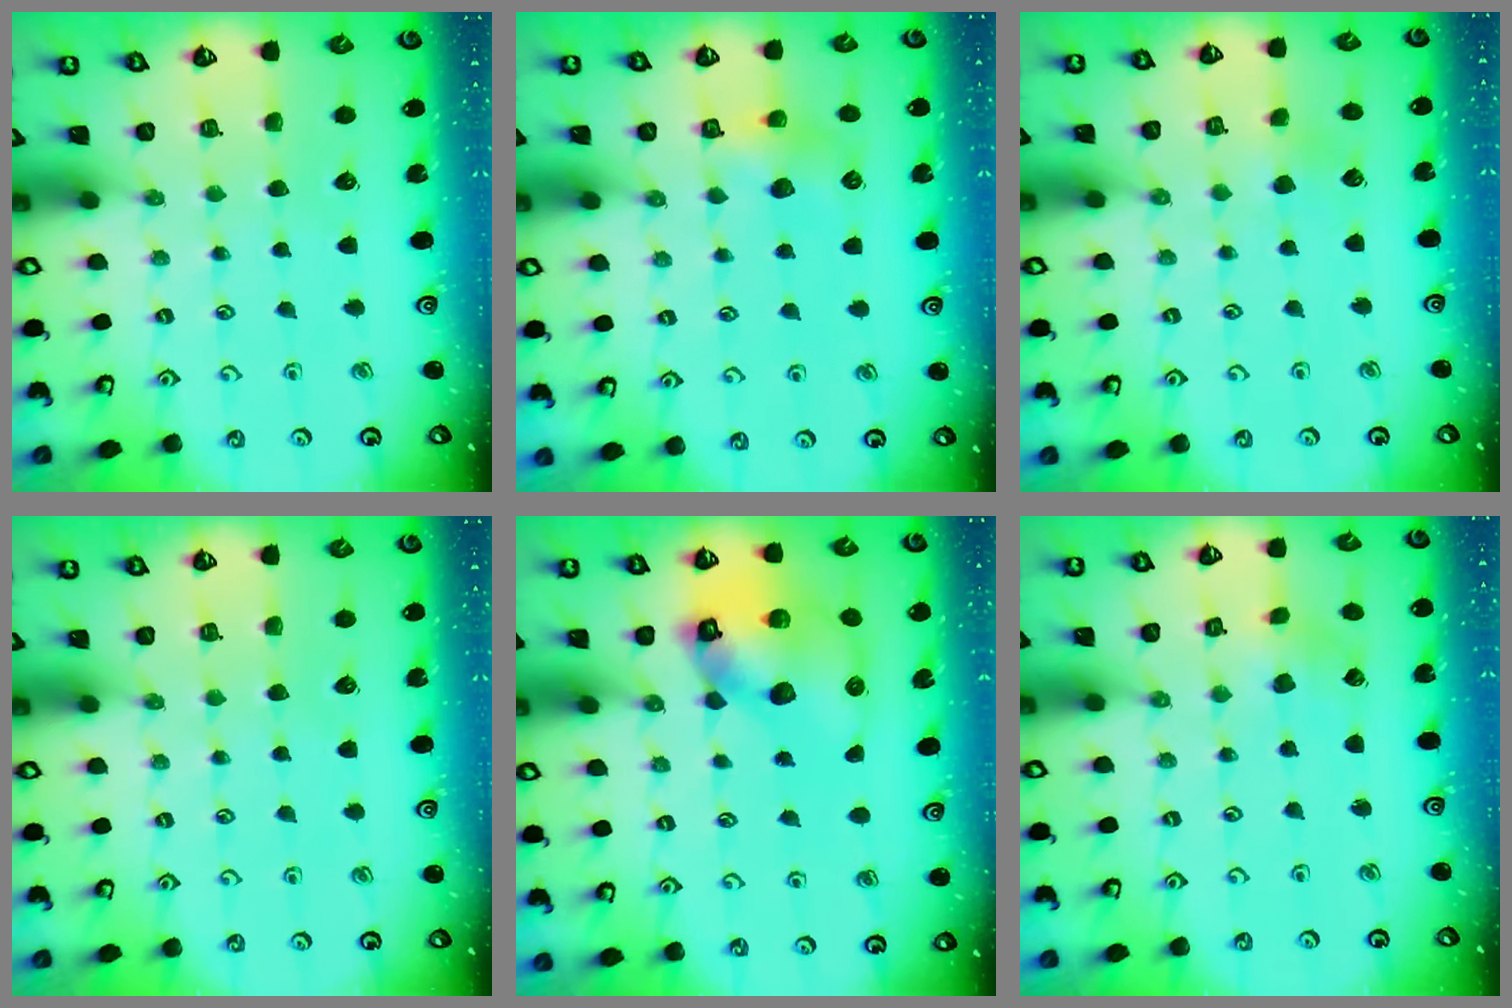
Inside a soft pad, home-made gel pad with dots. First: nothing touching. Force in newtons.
{"total": 5.4, "press": 5.4, "slide": 0.6}
{"total": 1.9, "press": 1.9, "slide": 0.2}
{"total": 0.0}
{"total": 15.2, "press": 15.1, "slide": 2.1}
{"total": 1.6, "press": 1.6, "slide": 0.2}